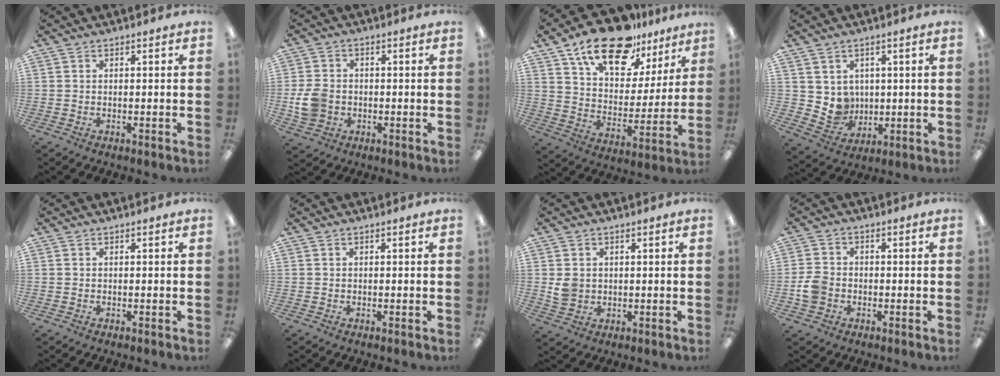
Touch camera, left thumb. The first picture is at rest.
{"total": 7.3, "force": [-1.1, 6.1, 3.9], "torque": [-0.078, 0.010, -0.018]}
{"total": 19.6, "force": [13.9, 9.1, 10.4], "torque": [-0.175, -0.074, 0.240]}
{"total": 6.1, "force": [2.7, 5.5, 0.5], "torque": [-0.019, -0.022, 0.060]}
{"total": 0.0}
{"total": 0.0}
{"total": 3.9, "force": [0.8, 3.5, 1.6], "torque": [-0.017, 0.000, 0.013]}
{"total": 5.2, "force": [-1.4, 4.3, 2.6], "torque": [-0.057, 0.008, -0.026]}